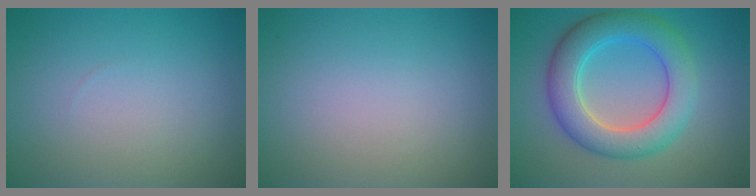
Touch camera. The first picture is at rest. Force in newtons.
{"total": 0.0}
{"total": 6.9, "press": 6.9, "slide": 0.2}